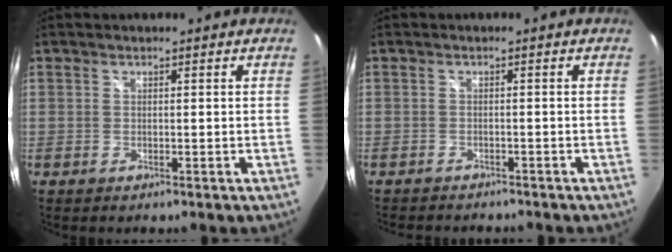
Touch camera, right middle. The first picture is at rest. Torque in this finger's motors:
{"motor_torque": [0.99, -1.14, 0.07, 0.05]}